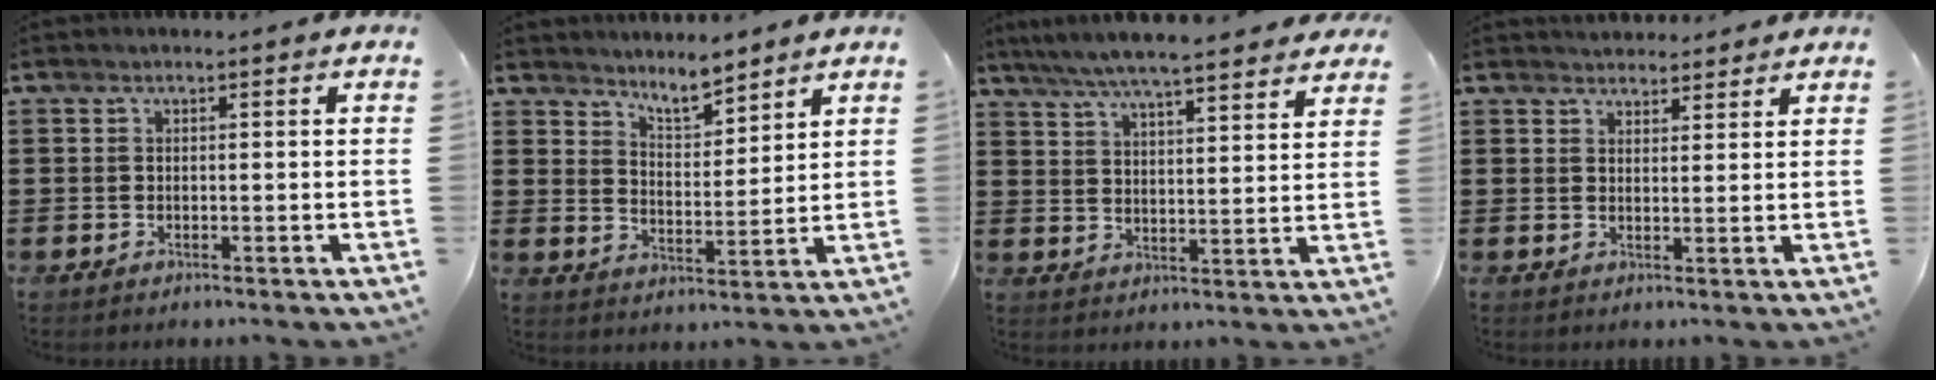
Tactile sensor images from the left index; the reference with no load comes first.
{"total": 5.3, "force": [5.1, 0.8, 1.3], "torque": [-0.026, -0.026, 0.090]}
{"total": 6.0, "force": [5.6, -0.1, 2.2], "torque": [-0.065, -0.027, 0.097]}
{"total": 2.5, "force": [2.4, 0.5, -0.3], "torque": [-0.002, -0.003, 0.046]}